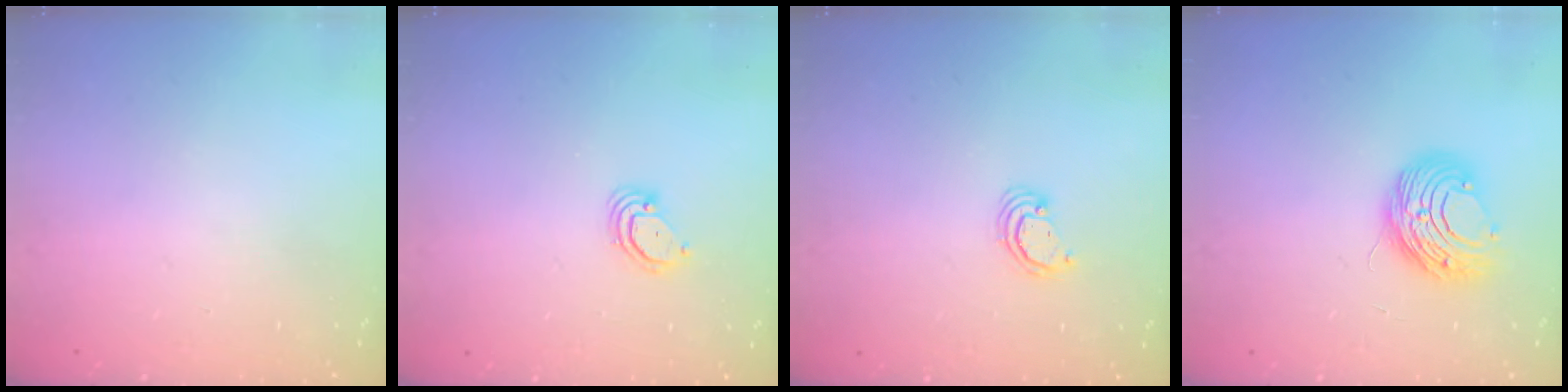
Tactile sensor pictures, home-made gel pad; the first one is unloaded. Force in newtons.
{"total": 3.2, "press": 3.2, "slide": 0.2}
{"total": 2.3, "press": 2.3, "slide": 0.2}
{"total": 9.1, "press": 9.1, "slide": 0.5}